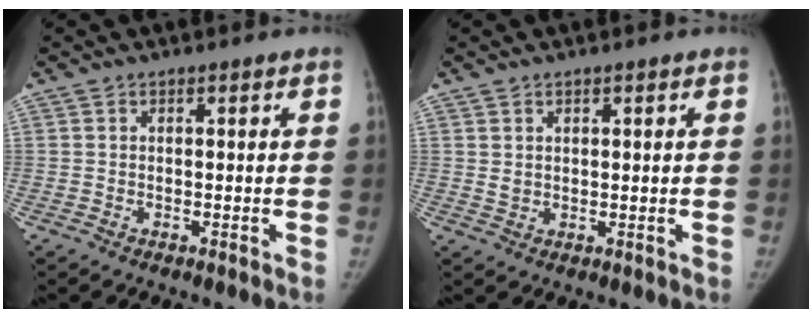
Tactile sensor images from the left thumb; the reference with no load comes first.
{"total": 1.5, "force": [0.8, 1.0, 0.8], "torque": [-0.007, -0.005, 0.018]}